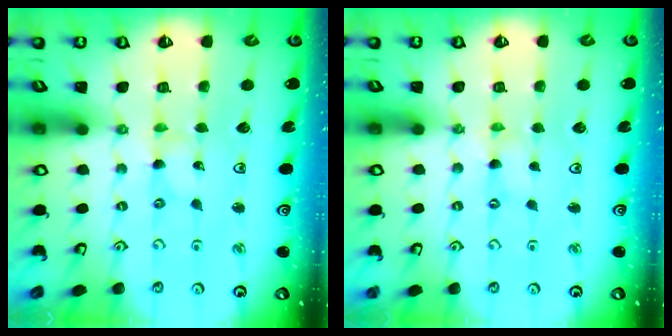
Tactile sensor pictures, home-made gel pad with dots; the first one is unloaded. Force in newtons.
{"total": 0.0}